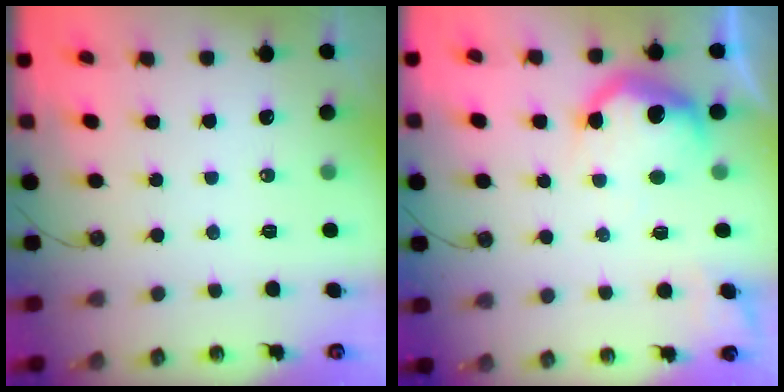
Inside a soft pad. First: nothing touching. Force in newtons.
{"total": 15.4, "press": 15.3, "slide": 1.1}